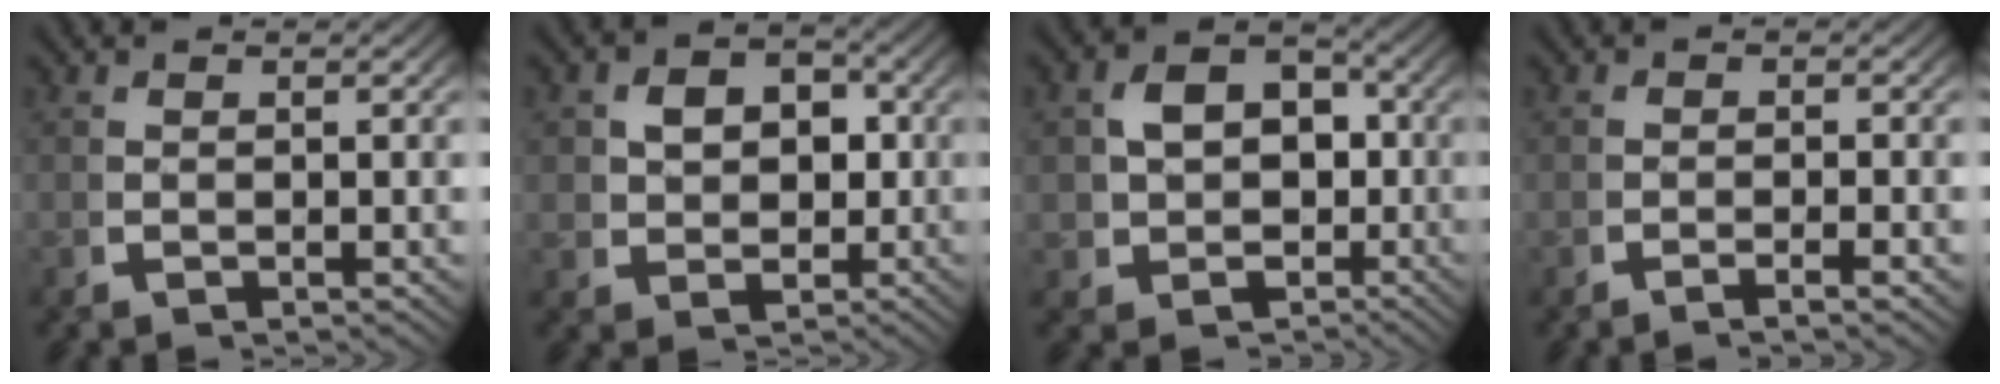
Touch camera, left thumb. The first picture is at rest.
{"total": 5.0, "force": [0.5, 4.0, 2.9], "torque": [-0.054, -0.019, 0.023]}
{"total": 8.1, "force": [-0.3, 6.9, 4.3], "torque": [-0.090, -0.036, 0.013]}
{"total": 1.1, "force": [-0.8, -0.1, 0.8], "torque": [-0.015, 0.002, -0.020]}